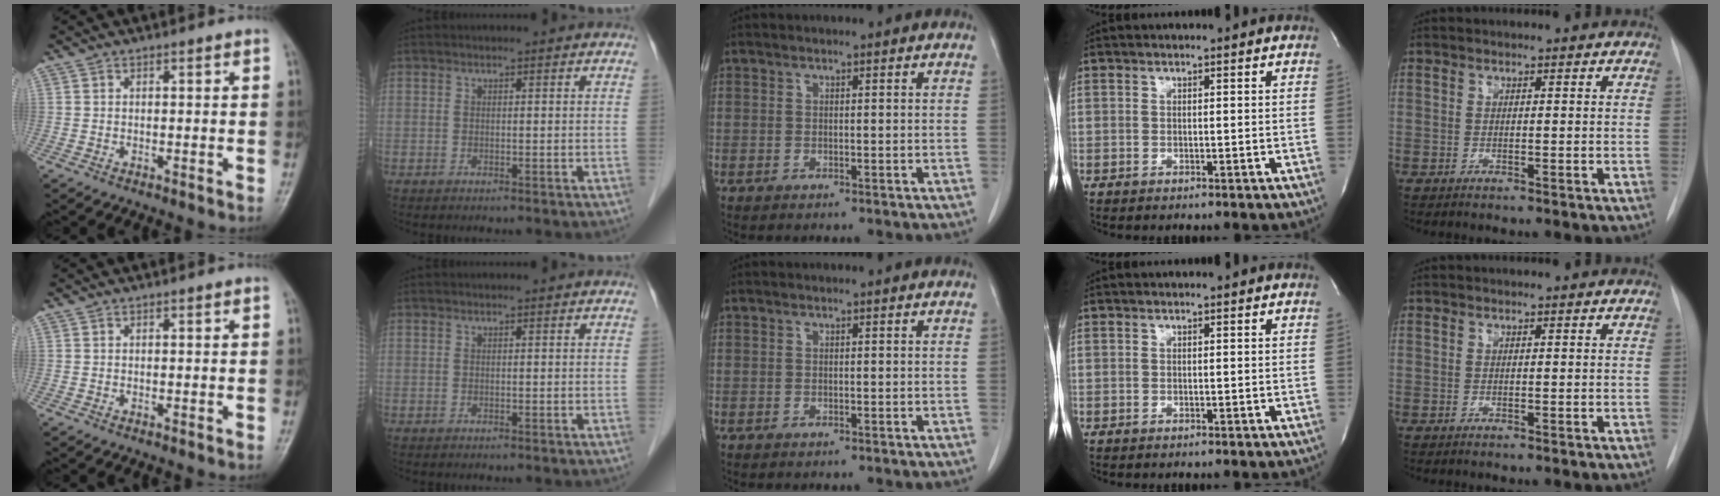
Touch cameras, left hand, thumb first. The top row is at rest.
{}